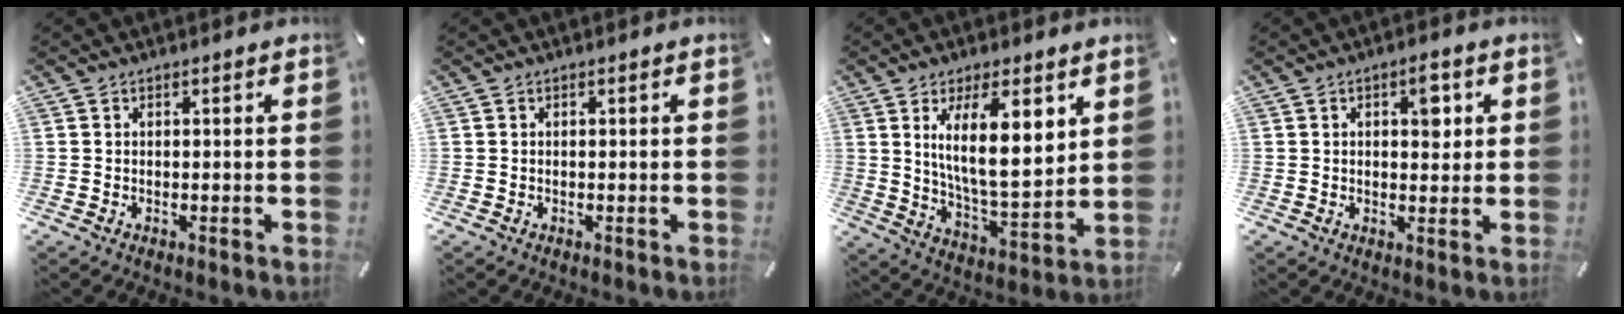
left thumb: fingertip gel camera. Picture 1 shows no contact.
{"total": 0.0}
{"total": 15.1, "force": [5.8, 5.6, 12.7], "torque": [-0.214, -0.022, 0.092]}
{"total": 5.5, "force": [1.5, 2.9, 4.4], "torque": [-0.043, -0.011, 0.015]}